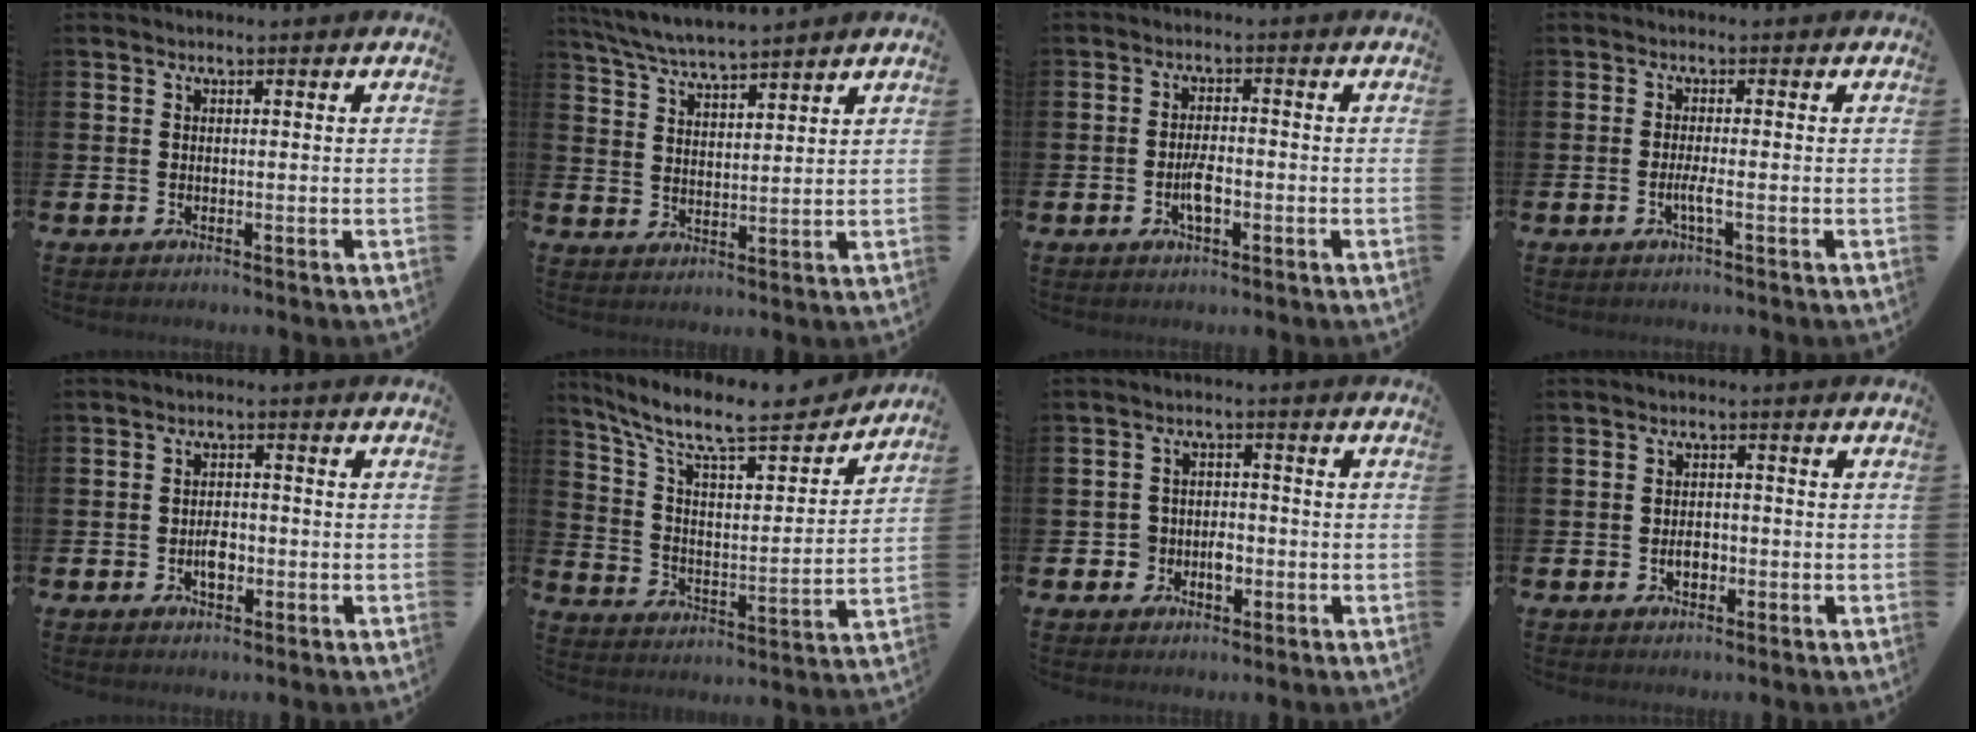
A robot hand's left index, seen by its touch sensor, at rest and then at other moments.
{"total": 5.4, "force": [5.2, 0.0, 1.2], "torque": [-0.049, -0.026, 0.095]}
{"total": 3.2, "force": [-1.0, 1.2, 2.8], "torque": [-0.049, 0.002, -0.018]}
{"total": 1.9, "force": [-0.7, 0.1, 1.8], "torque": [-0.041, 0.002, -0.012]}
{"total": 2.8, "force": [-0.9, 1.7, 2.1], "torque": [-0.039, 0.003, -0.016]}
{"total": 9.7, "force": [8.3, 2.1, 4.6], "torque": [-0.124, -0.057, 0.138]}
{"total": 3.2, "force": [-1.4, 2.6, 1.2], "torque": [-0.023, 0.003, -0.034]}
{"total": 2.4, "force": [-0.8, 1.6, 1.6], "torque": [-0.022, -0.001, -0.017]}